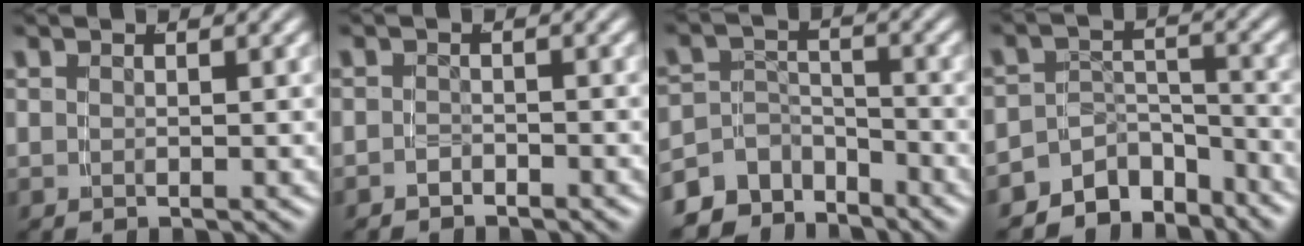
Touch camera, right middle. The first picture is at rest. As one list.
[{"total": 1.4, "force": [-1.4, 0.3, -0.1], "torque": [-0.002, -0.008, -0.019]}, {"total": 7.3, "force": [-5.1, 4.5, 2.6], "torque": [-0.047, -0.021, -0.083]}, {"total": 9.2, "force": [-7.1, 5.1, 3.0], "torque": [-0.050, -0.020, -0.116]}]